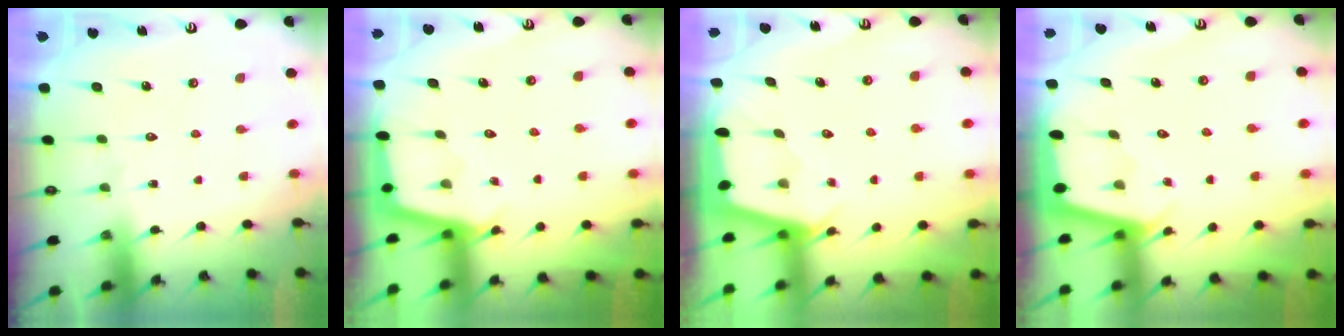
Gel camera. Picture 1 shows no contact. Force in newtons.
{"total": 2.4, "press": 2.4, "slide": 0.2}
{"total": 2.2, "press": 2.1, "slide": 0.3}
{"total": 2.2, "press": 2.2, "slide": 0.2}